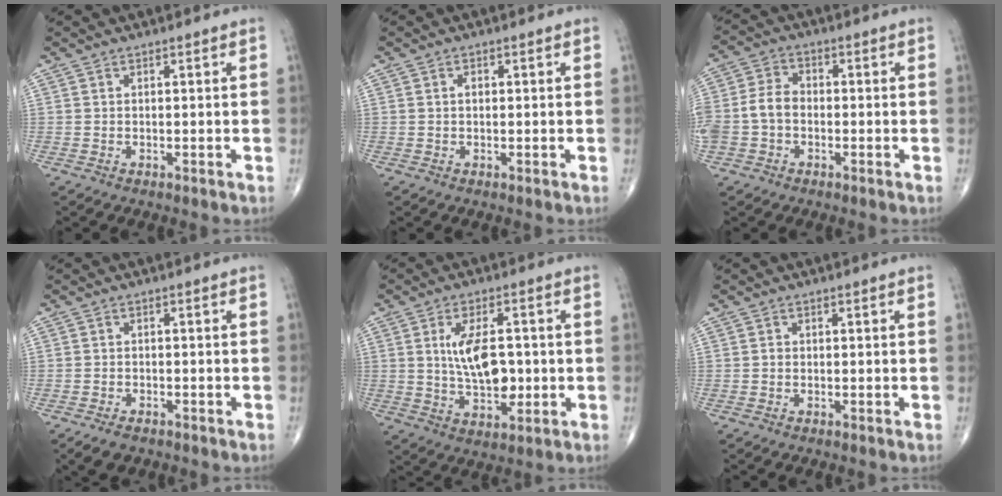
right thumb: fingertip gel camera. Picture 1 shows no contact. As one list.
[{"total": 0.9, "force": [0.1, 0.6, 0.6], "torque": [-0.007, 0.002, -0.002]}, {"total": 8.3, "force": [-1.6, 6.2, 5.4], "torque": [-0.115, 0.027, -0.037]}, {"total": 3.8, "force": [-2.6, 2.0, 1.8], "torque": [-0.028, 0.002, -0.040]}, {"total": 10.4, "force": [0.6, 5.4, 8.8], "torque": [-0.141, -0.004, 0.018]}, {"total": 0.5, "force": [-0.1, 0.5, 0.3], "torque": [-0.003, 0.002, -0.005]}]